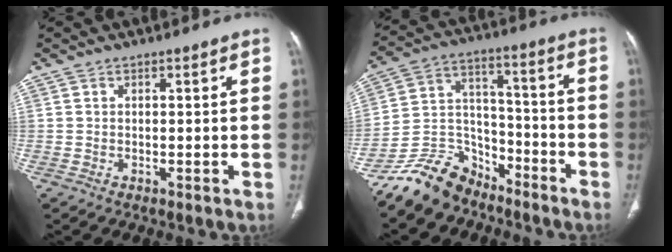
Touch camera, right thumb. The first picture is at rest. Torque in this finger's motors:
{"motor_torque": [4.27, 0.74, 0.36, -1.47, 0.02]}